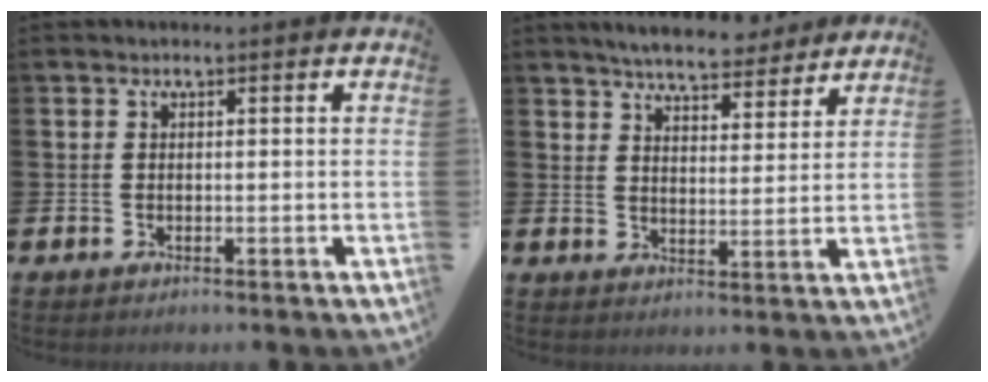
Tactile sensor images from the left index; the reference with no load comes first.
{"total": 6.0, "force": [5.8, 1.0, 1.2], "torque": [-0.034, -0.034, 0.101]}